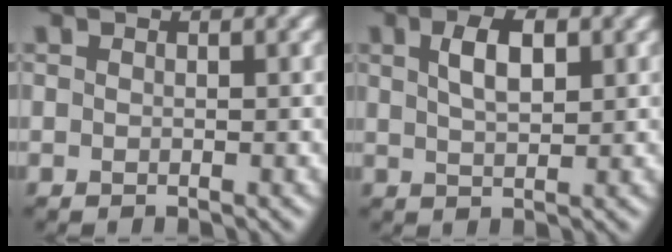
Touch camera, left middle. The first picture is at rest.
{"total": 3.3, "force": [1.3, 1.4, 2.8], "torque": [-0.052, 0.006, 0.025]}